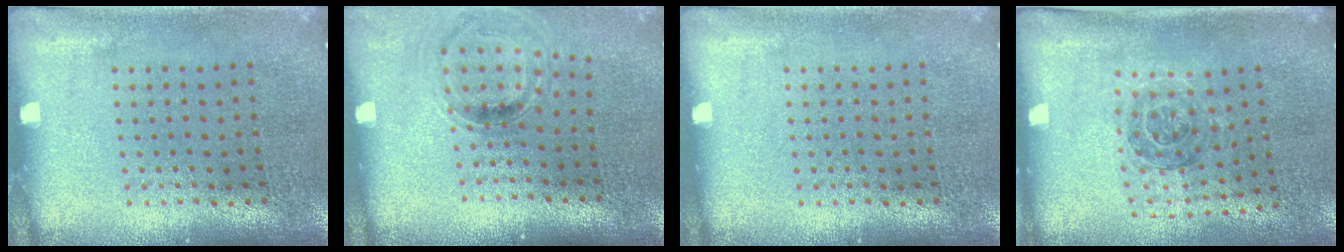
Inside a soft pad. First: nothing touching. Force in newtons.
{"total": 0.9, "press": 0.9, "slide": 0.2}
{"total": 0.0}
{"total": 1.1, "press": 1.1, "slide": 0.3}